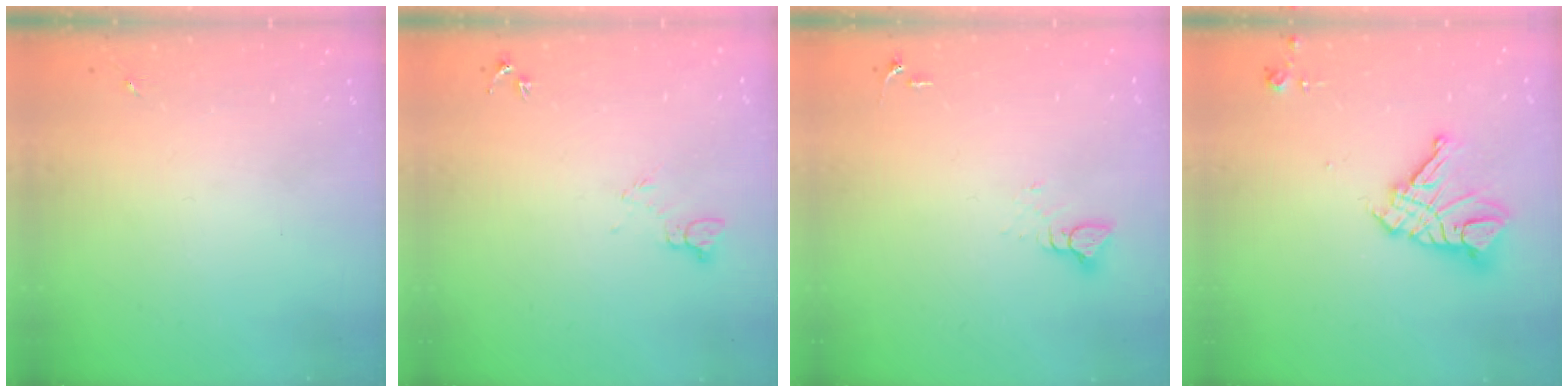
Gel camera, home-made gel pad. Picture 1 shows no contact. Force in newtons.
{"total": 5.6, "press": 5.6, "slide": 0.6}
{"total": 3.6, "press": 3.6, "slide": 0.2}
{"total": 14.0, "press": 13.9, "slide": 1.5}